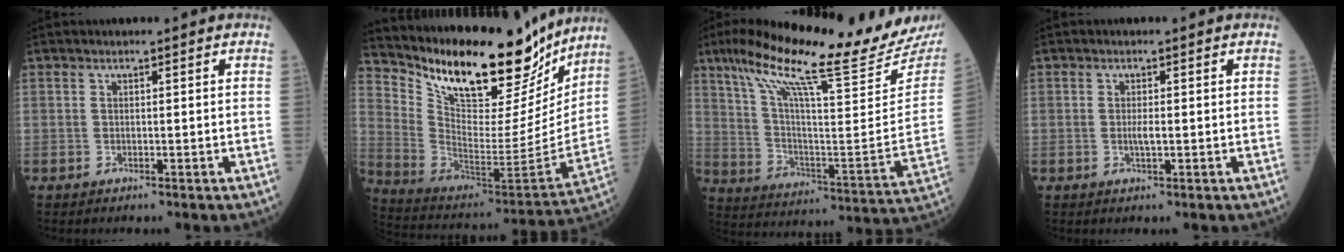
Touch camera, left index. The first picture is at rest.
{"total": 23.8, "force": [19.3, 6.5, 12.3], "torque": [-0.216, -0.031, 0.307]}
{"total": 26.1, "force": [21.0, 0.4, 15.5], "torque": [-0.261, -0.056, 0.308]}
{"total": 1.2, "force": [-0.3, 0.1, 1.2], "torque": [-0.025, -0.006, -0.005]}